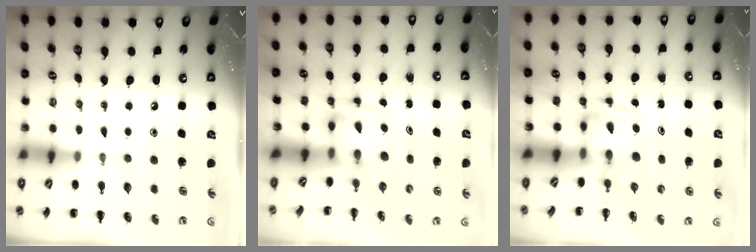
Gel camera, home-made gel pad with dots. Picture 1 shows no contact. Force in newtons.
{"total": 3.9, "press": 3.8, "slide": 0.7}
{"total": 3.3, "press": 3.2, "slide": 0.6}